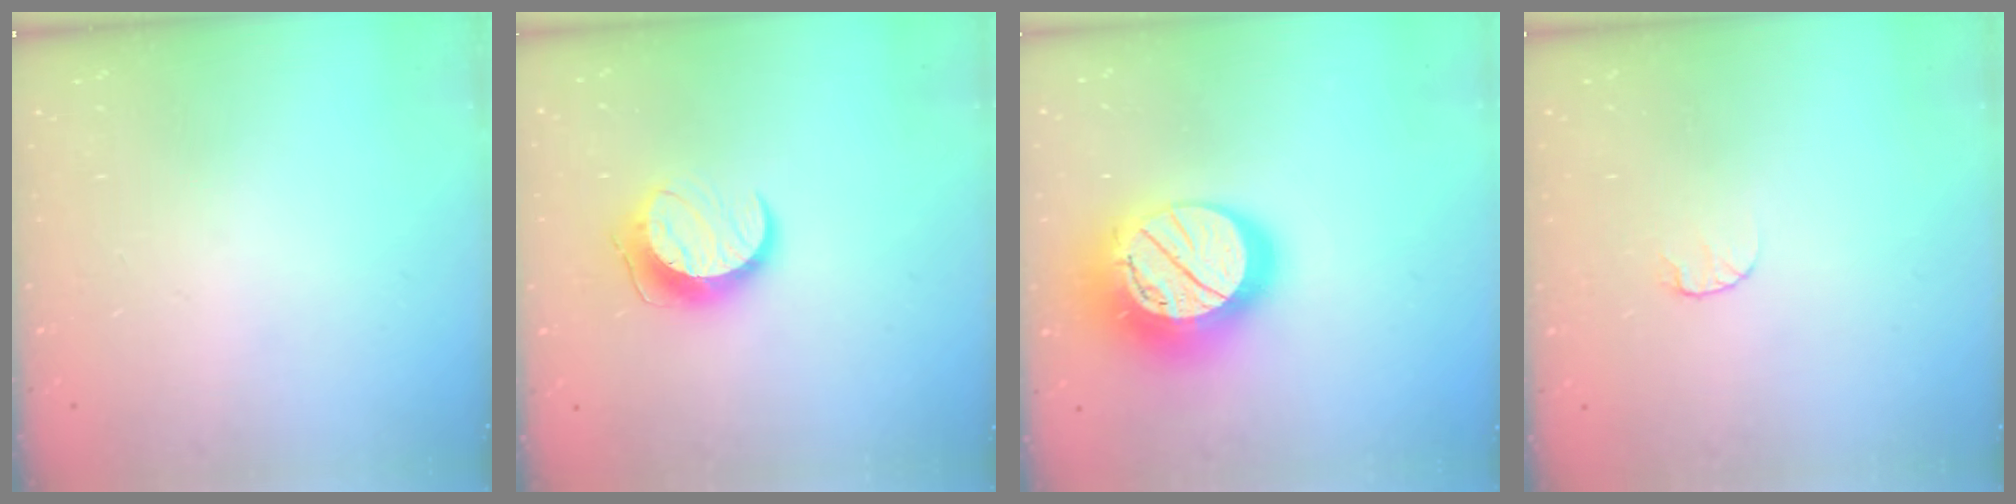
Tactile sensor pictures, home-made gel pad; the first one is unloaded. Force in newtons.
{"total": 10.4, "press": 10.4, "slide": 0.2}
{"total": 24.1, "press": 24.1, "slide": 1.9}
{"total": 5.0, "press": 5.0, "slide": 0.5}